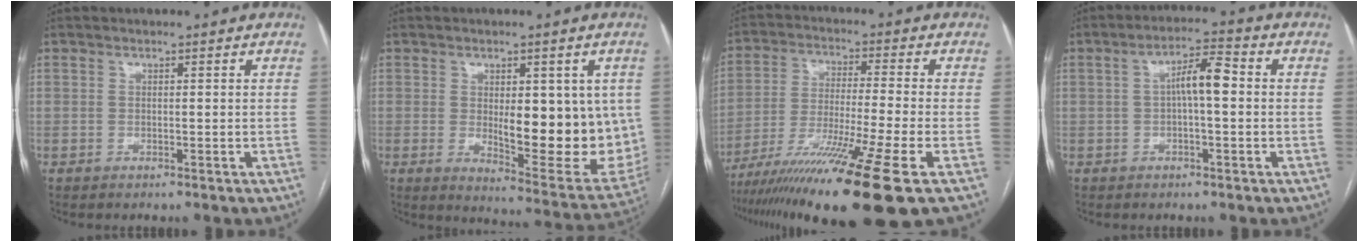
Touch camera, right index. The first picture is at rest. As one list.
[{"total": 15.4, "force": [0.3, 5.2, 14.5], "torque": [-0.172, -0.013, 0.018]}, {"total": 18.2, "force": [-11.8, -1.6, 13.7], "torque": [-0.223, -0.050, -0.203]}, {"total": 5.7, "force": [0.2, 1.1, 5.5], "torque": [-0.095, 0.020, 0.001]}]